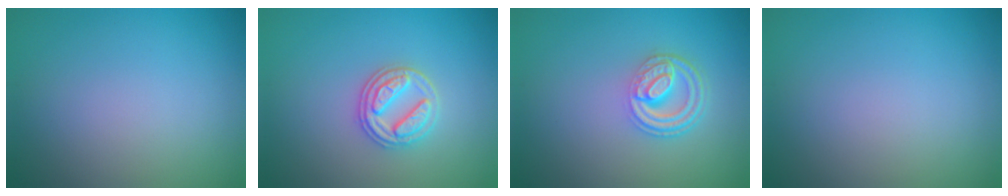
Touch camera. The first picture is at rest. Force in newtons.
{"total": 3.0, "press": 2.8, "slide": 1.0}
{"total": 4.2, "press": 3.1, "slide": 2.8}
{"total": 0.0}